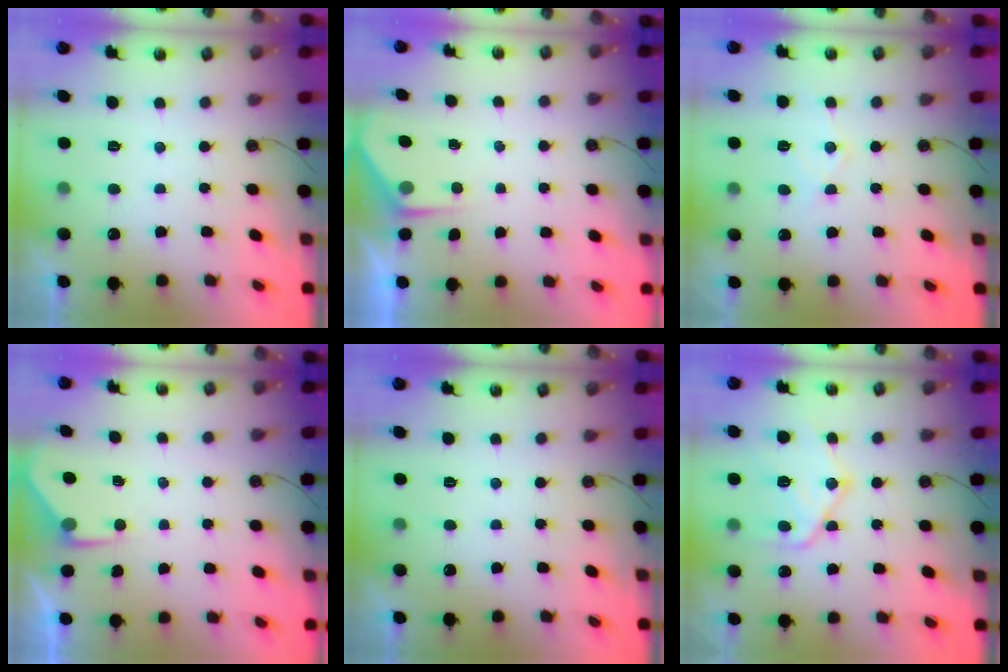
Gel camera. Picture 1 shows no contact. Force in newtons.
{"total": 2.7, "press": 2.7, "slide": 0.3}
{"total": 7.4, "press": 7.4, "slide": 0.4}
{"total": 3.5, "press": 3.5, "slide": 0.5}
{"total": 0.0}
{"total": 15.9, "press": 15.9, "slide": 1.5}